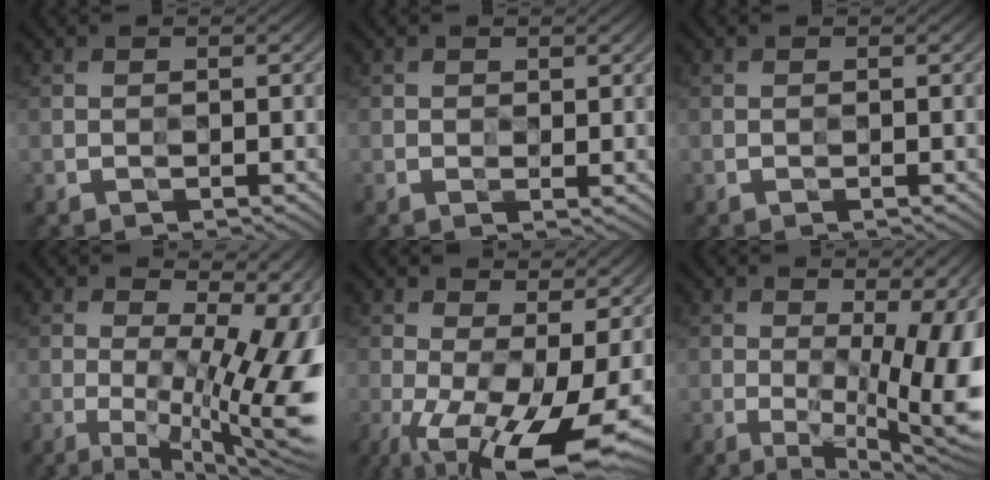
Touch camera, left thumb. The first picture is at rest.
{"total": 1.4, "force": [0.8, 0.9, 0.7], "torque": [-0.010, 0.000, 0.014]}
{"total": 0.0}
{"total": 14.4, "force": [-1.3, 4.6, 13.6], "torque": [-0.166, 0.010, -0.016]}
{"total": 15.4, "force": [-5.0, 6.8, 12.9], "torque": [-0.224, -0.020, -0.064]}
{"total": 12.9, "force": [-2.2, 3.7, 12.2], "torque": [-0.147, 0.004, -0.030]}